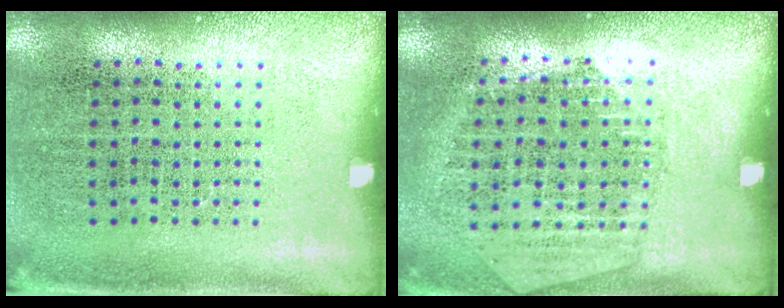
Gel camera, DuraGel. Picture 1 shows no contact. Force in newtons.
{"total": 1.3, "press": 1.2, "slide": 0.5}